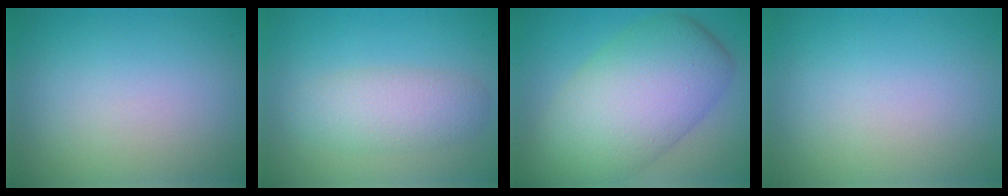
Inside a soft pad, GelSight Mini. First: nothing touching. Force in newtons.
{"total": 3.5, "press": 3.5, "slide": 0.3}
{"total": 10.8, "press": 10.8, "slide": 0.4}
{"total": 0.0}